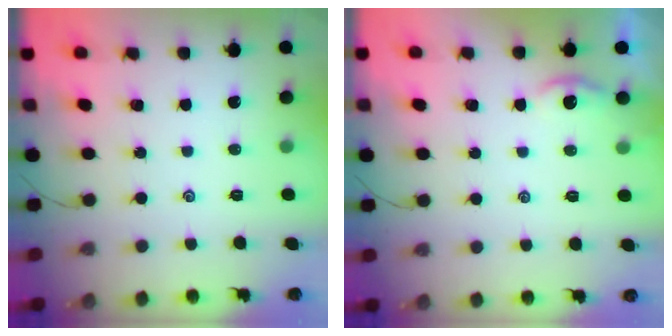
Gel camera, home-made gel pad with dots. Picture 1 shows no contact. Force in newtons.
{"total": 3.4, "press": 3.4, "slide": 0.4}